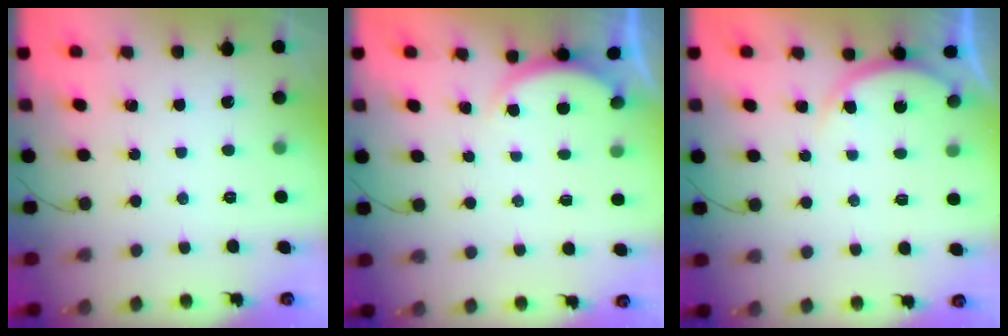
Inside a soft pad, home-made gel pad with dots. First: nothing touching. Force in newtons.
{"total": 2.2, "press": 2.2, "slide": 0.6}
{"total": 4.6, "press": 4.5, "slide": 0.4}